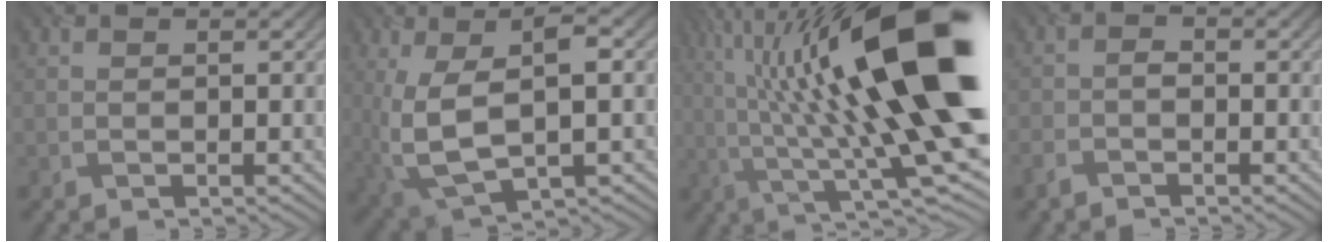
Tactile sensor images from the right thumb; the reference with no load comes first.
{"total": 9.4, "force": [0.5, 4.0, 8.5], "torque": [-0.184, -0.006, 0.014]}
{"total": 21.1, "force": [4.9, 5.7, 19.7], "torque": [-0.319, 0.037, 0.093]}
{"total": 2.1, "force": [-1.6, 0.7, 1.0], "torque": [-0.026, -0.002, -0.041]}